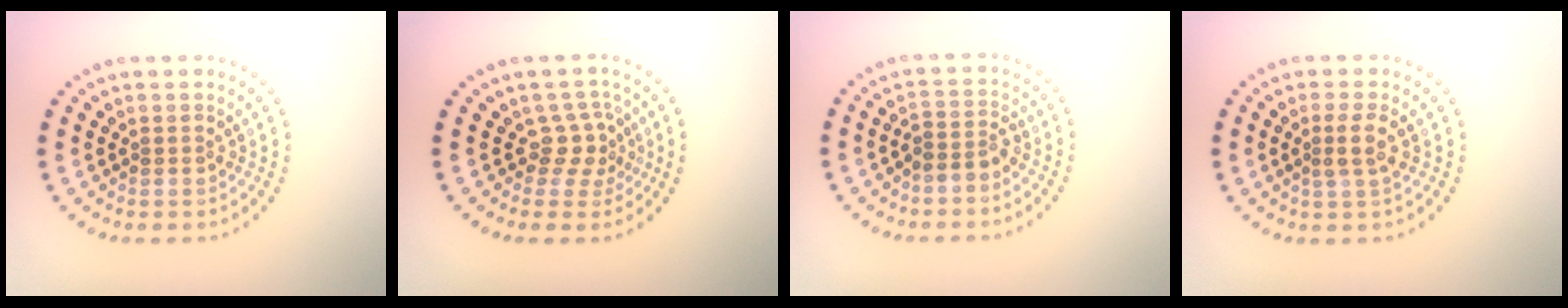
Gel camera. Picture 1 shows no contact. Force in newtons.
{"total": 2.3, "press": 1.5, "slide": 1.7}
{"total": 2.1, "press": 1.7, "slide": 1.3}
{"total": 2.0, "press": 1.6, "slide": 1.1}